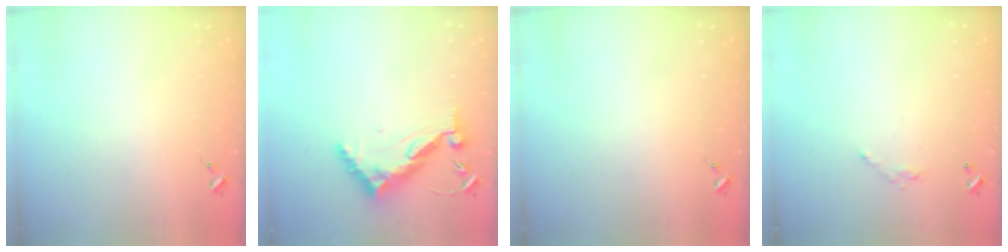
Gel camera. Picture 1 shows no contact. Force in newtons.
{"total": 10.3, "press": 10.2, "slide": 1.0}
{"total": 0.0}
{"total": 6.0, "press": 6.0, "slide": 0.4}